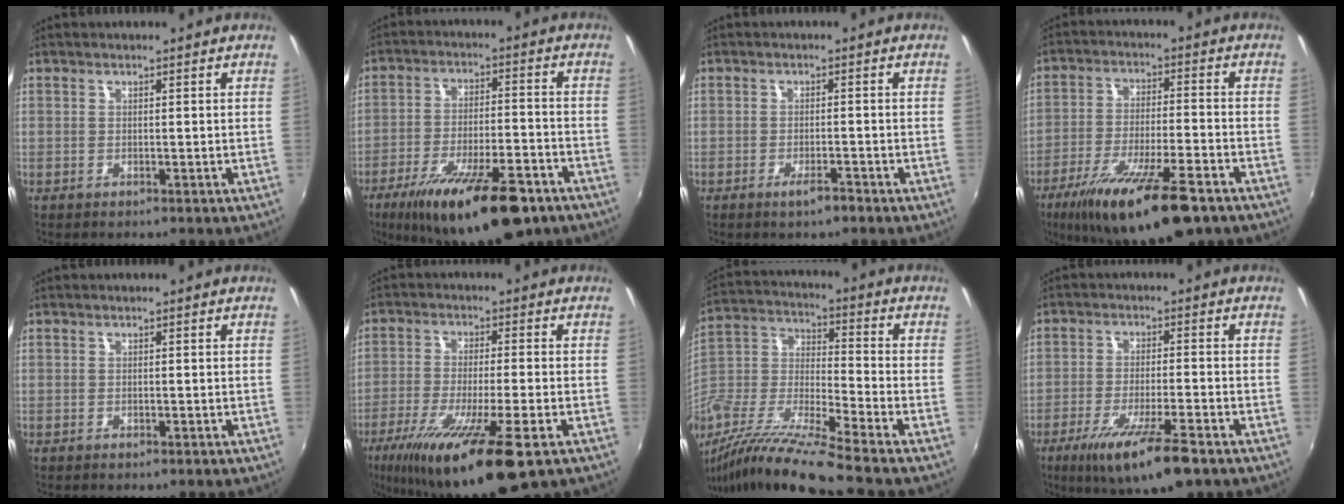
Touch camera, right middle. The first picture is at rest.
{"total": 20.3, "force": [-13.0, 6.3, 14.2], "torque": [-0.245, -0.036, -0.193]}
{"total": 2.5, "force": [-1.8, 0.5, 1.7], "torque": [-0.035, -0.004, -0.030]}
{"total": 19.1, "force": [-12.2, 4.6, 14.0], "torque": [-0.254, -0.043, -0.198]}
{"total": 0.6, "force": [-0.4, 0.3, 0.3], "torque": [-0.004, -0.003, -0.008]}
{"total": 17.6, "force": [-10.5, 2.0, 14.0], "torque": [-0.266, -0.058, -0.177]}
{"total": 17.3, "force": [-13.1, 0.2, 11.2], "torque": [-0.218, -0.027, -0.260]}
{"total": 12.0, "force": [-7.4, 2.0, 9.3], "torque": [-0.180, -0.032, -0.126]}